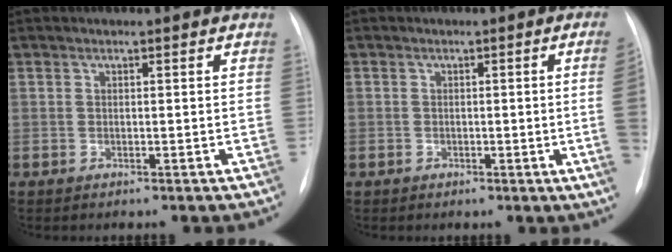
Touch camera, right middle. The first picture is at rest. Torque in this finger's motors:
{"motor_torque": [0.98, -1.16, -0.26, -0.21]}